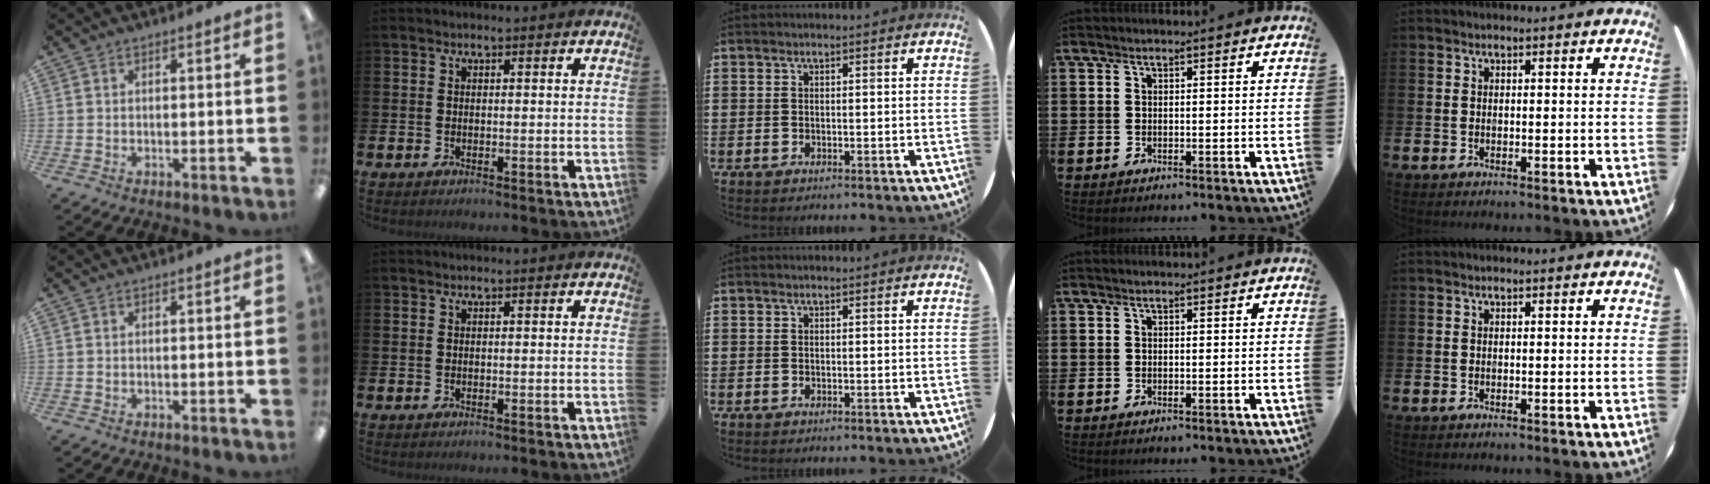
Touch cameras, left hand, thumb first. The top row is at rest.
{}